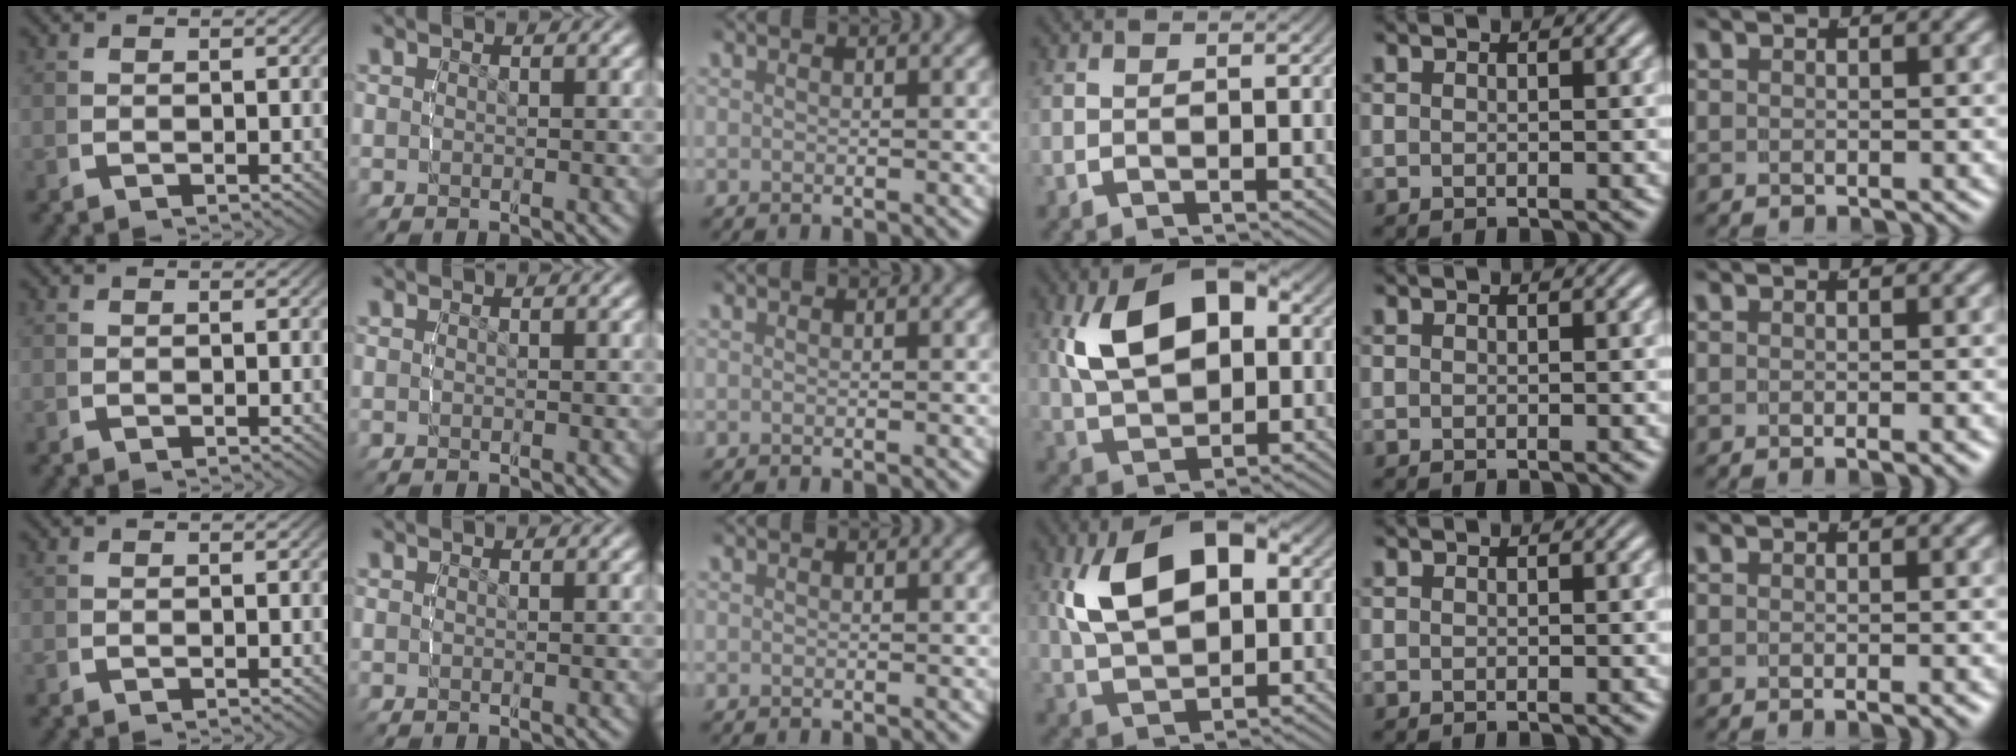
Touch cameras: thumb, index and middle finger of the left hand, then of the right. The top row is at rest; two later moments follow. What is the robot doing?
{"motion": "lift_and_place", "object": "lipstick"}